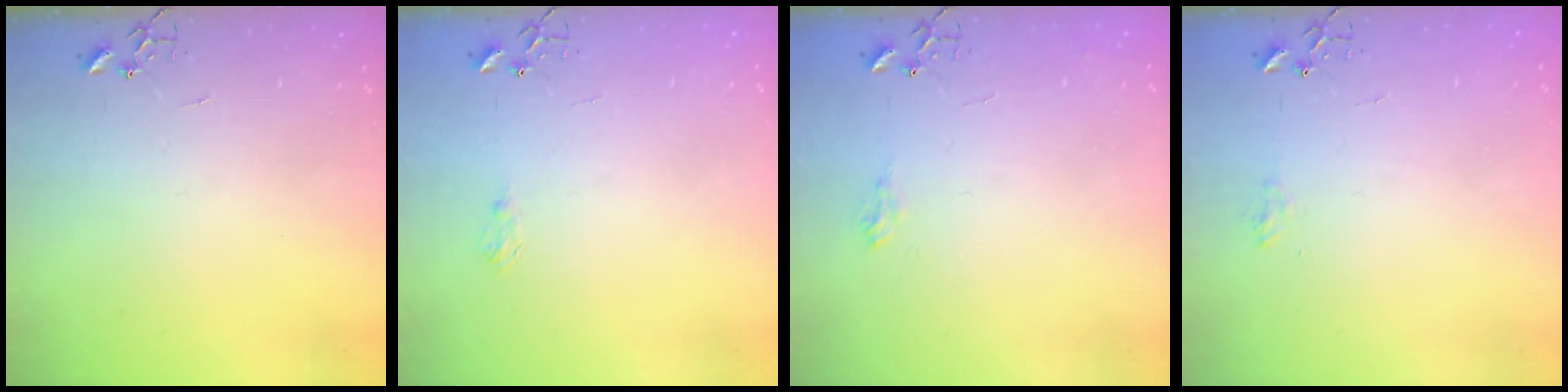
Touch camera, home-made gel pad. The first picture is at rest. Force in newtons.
{"total": 5.7, "press": 5.7, "slide": 0.6}
{"total": 7.9, "press": 7.8, "slide": 1.0}
{"total": 5.9, "press": 5.9, "slide": 0.7}